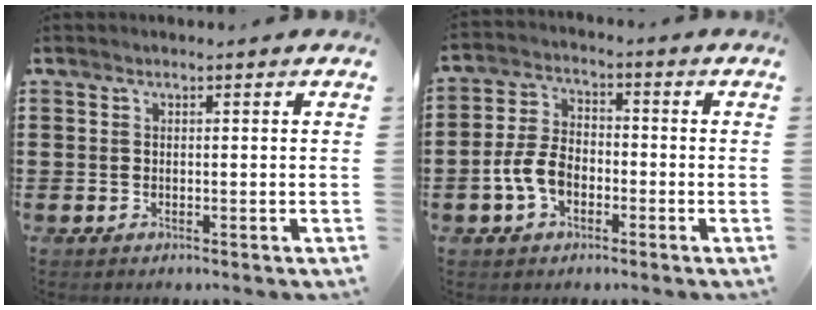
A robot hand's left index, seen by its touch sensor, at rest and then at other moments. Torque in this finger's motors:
{"motor_torque": [1.07, 0.80, 0.37, 0.07]}